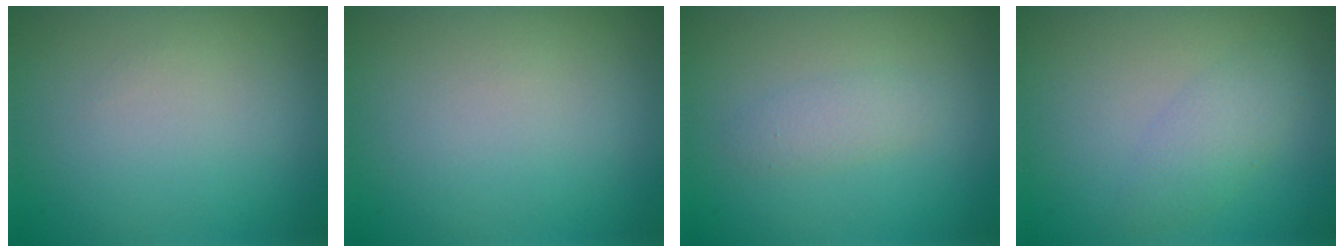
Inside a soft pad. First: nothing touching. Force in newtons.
{"total": 0.0}
{"total": 1.4, "press": 1.4, "slide": 0.0}
{"total": 2.2, "press": 2.2, "slide": 0.1}